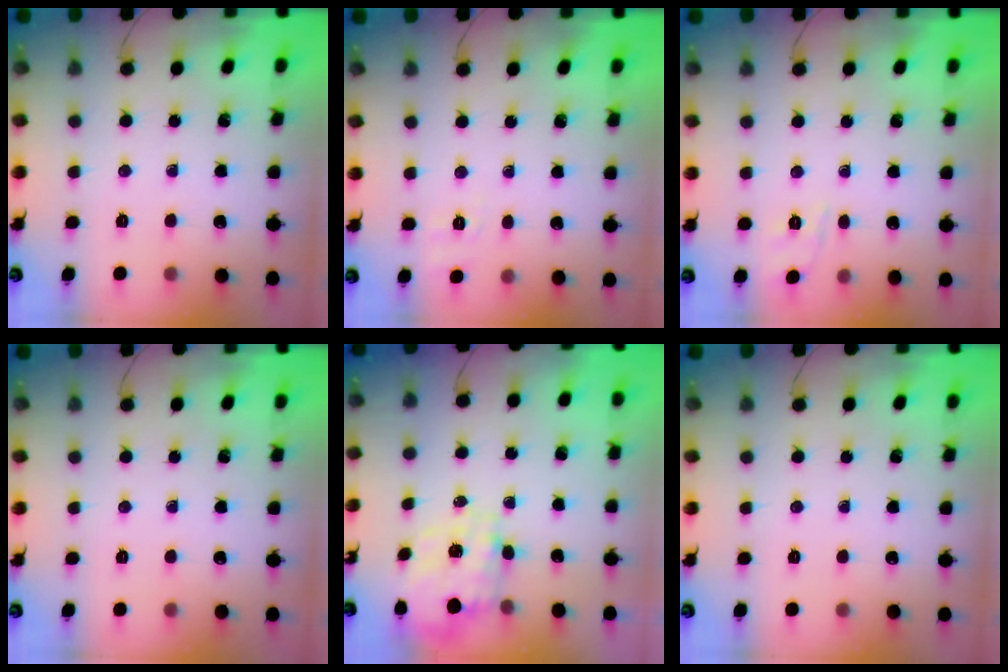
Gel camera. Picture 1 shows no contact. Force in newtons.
{"total": 2.0, "press": 0.8, "slide": 1.8}
{"total": 1.8, "press": 0.3, "slide": 1.8}
{"total": 0.0}
{"total": 2.9, "press": 2.7, "slide": 1.1}
{"total": 0.0}